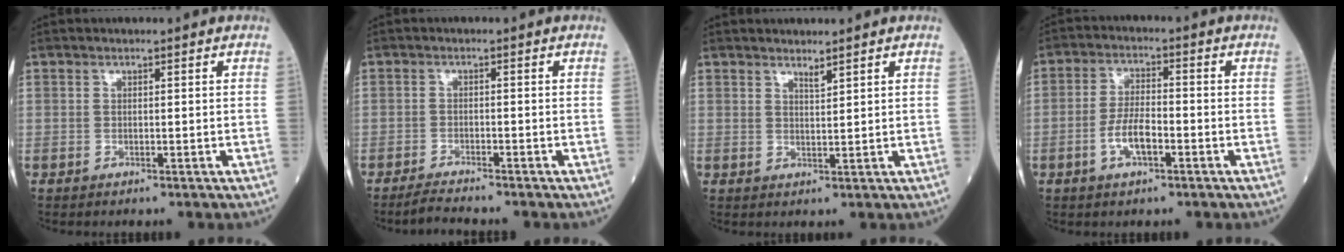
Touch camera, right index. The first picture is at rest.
{"total": 3.2, "force": [-3.0, -0.4, 0.9], "torque": [-0.023, -0.013, -0.056]}
{"total": 1.4, "force": [1.3, -0.2, 0.4], "torque": [-0.008, -0.011, 0.025]}
{"total": 5.7, "force": [-2.2, 1.9, 5.0], "torque": [-0.099, 0.005, -0.042]}